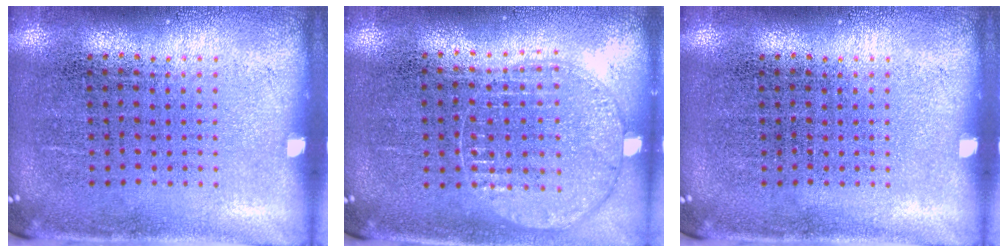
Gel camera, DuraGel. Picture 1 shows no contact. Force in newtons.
{"total": 1.0, "press": 0.9, "slide": 0.2}
{"total": 0.0}